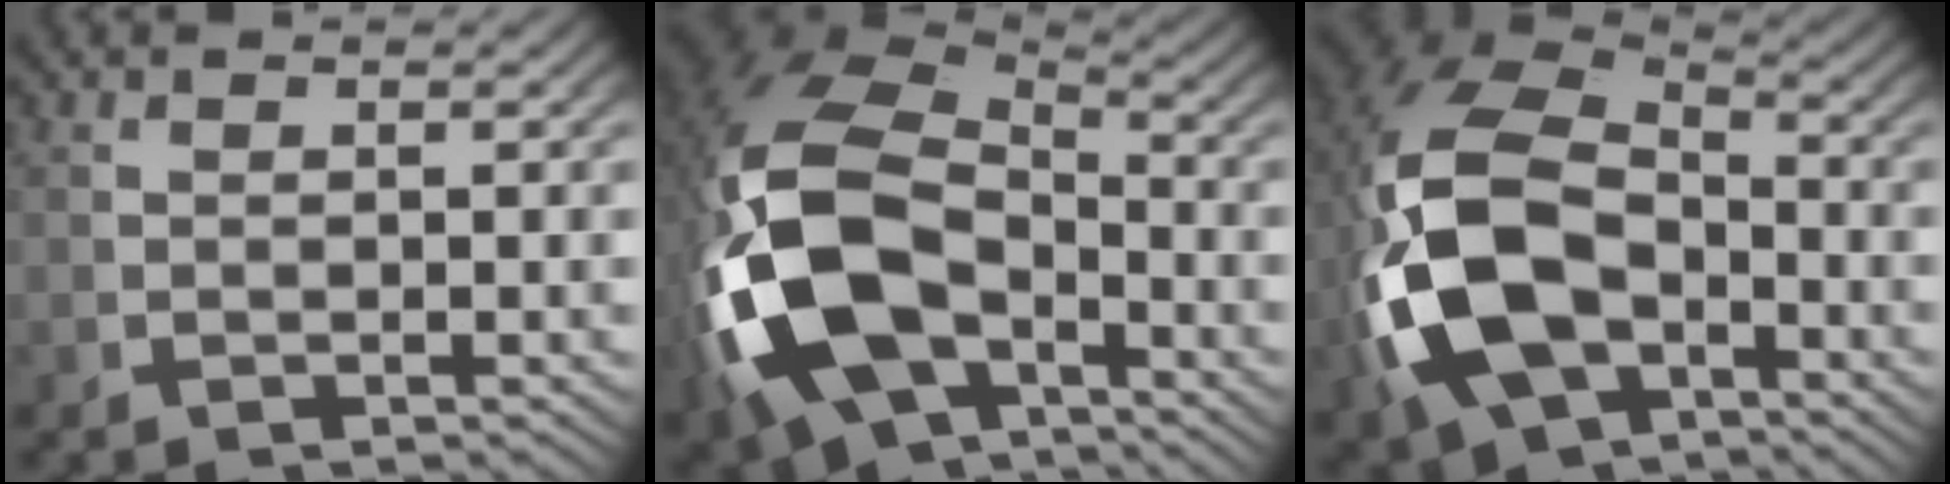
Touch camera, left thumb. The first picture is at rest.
{"total": 18.1, "force": [-2.7, 12.5, 12.8], "torque": [-0.331, -0.070, -0.013]}
{"total": 15.9, "force": [-2.3, 11.3, 10.9], "torque": [-0.278, -0.054, -0.015]}